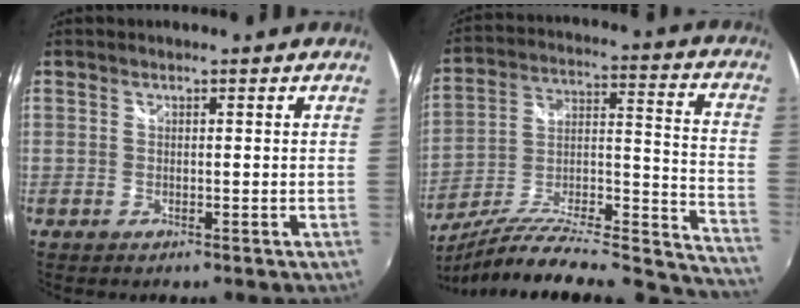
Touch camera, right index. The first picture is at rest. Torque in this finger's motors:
{"motor_torque": [-1.06, -0.98, 0.00, -0.01]}